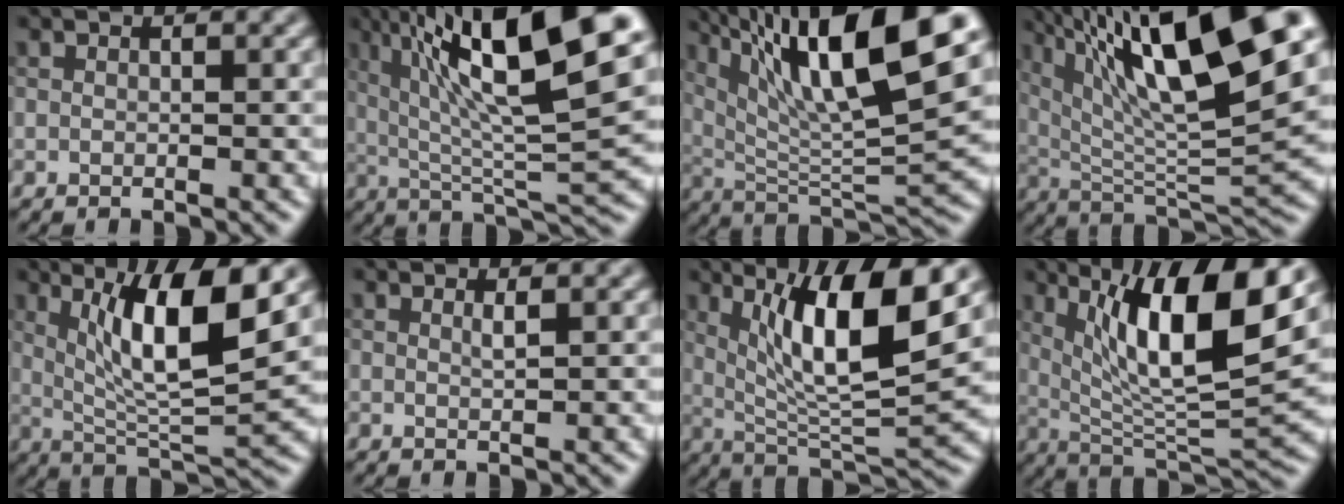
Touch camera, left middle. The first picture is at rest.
{"total": 15.1, "force": [5.7, 3.4, 13.6], "torque": [-0.212, 0.020, 0.095]}
{"total": 14.8, "force": [7.3, 3.4, 12.4], "torque": [-0.210, 0.012, 0.131]}
{"total": 15.0, "force": [7.1, 3.6, 12.8], "torque": [-0.216, 0.016, 0.125]}
{"total": 9.1, "force": [3.2, 1.9, 8.3], "torque": [-0.137, -0.013, 0.063]}
{"total": 0.7, "force": [0.4, 0.1, 0.6], "torque": [-0.009, 0.000, 0.006]}
{"total": 10.3, "force": [3.6, 2.3, 9.3], "torque": [-0.151, -0.013, 0.072]}
{"total": 12.0, "force": [4.5, 3.0, 10.7], "torque": [-0.167, -0.007, 0.084]}